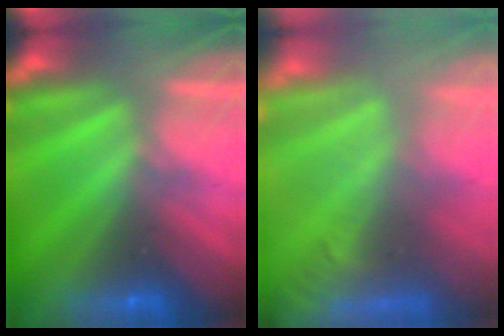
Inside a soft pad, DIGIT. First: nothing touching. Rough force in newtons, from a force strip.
{"total": 6.1}